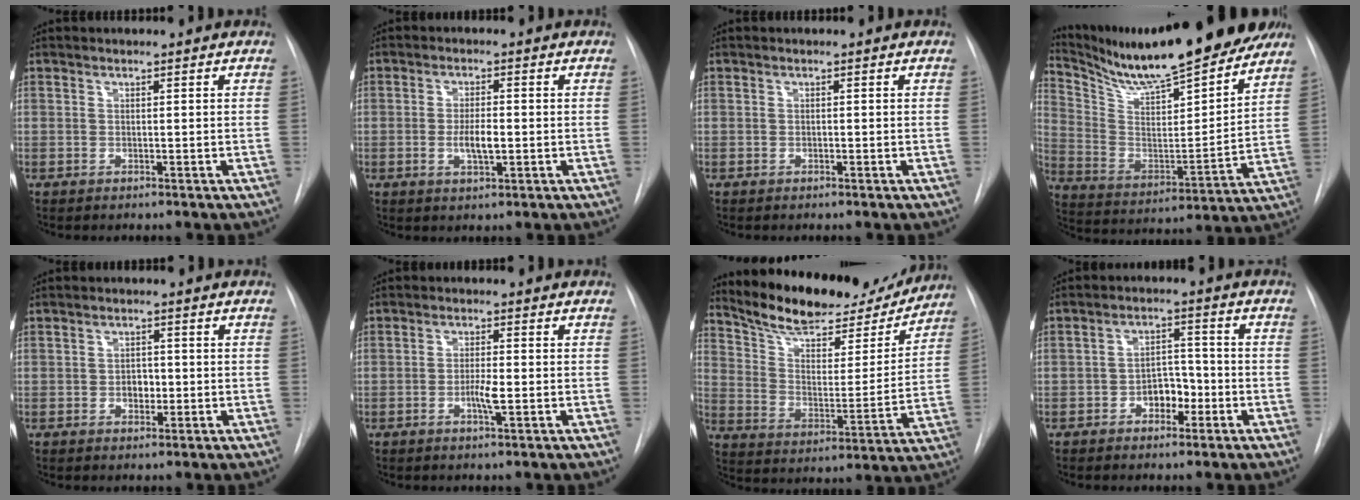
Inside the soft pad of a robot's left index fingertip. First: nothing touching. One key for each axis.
{"total": 4.1, "fx": -1.1, "fy": 1.1, "fz": 3.8, "tx": -0.070, "ty": -0.006, "tz": -0.017}
{"total": 0.5, "fx": -0.5, "fy": 0.1, "fz": 0.1, "tx": 0.000, "ty": -0.004, "tz": -0.011}
{"total": 22.8, "fx": 19.8, "fy": 2.7, "fz": 10.9, "tx": -0.186, "ty": -0.028, "tz": 0.308}
{"total": 2.4, "fx": -0.8, "fy": 1.6, "fz": 1.6, "tx": -0.021, "ty": 0.000, "tz": -0.012}
{"total": 3.2, "fx": -1.3, "fy": 0.3, "fz": 2.9, "tx": -0.054, "ty": -0.006, "tz": -0.023}
{"total": 20.3, "fx": 18.2, "fy": 5.2, "fz": 7.4, "tx": -0.115, "ty": -0.021, "tz": 0.272}
{"total": 4.8, "fx": -2.5, "fy": 2.9, "fz": 3.0, "tx": -0.043, "ty": 0.011, "tz": -0.043}